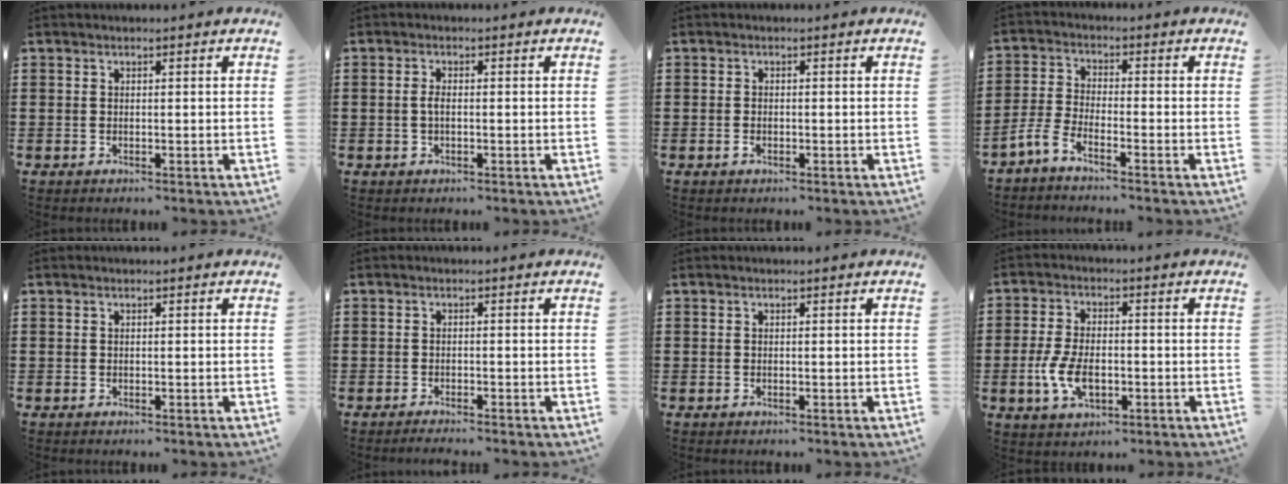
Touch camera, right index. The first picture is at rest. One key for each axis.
{"total": 1.7, "fx": -0.3, "fy": 0.4, "fz": 1.7, "tx": -0.040, "ty": -0.007, "tz": -0.006}
{"total": 0.9, "fx": -0.5, "fy": 0.4, "fz": 0.7, "tx": -0.014, "ty": -0.006, "tz": -0.008}
{"total": 3.5, "fx": -3.1, "fy": 0.1, "fz": 1.5, "tx": -0.051, "ty": -0.006, "tz": -0.068}
{"total": 0.0}
{"total": 1.1, "fx": -1.1, "fy": -0.3, "fz": 0.1, "tx": -0.005, "ty": -0.003, "tz": -0.020}
{"total": 0.0}
{"total": 6.5, "fx": -1.6, "fy": 3.3, "fz": 5.3, "tx": -0.128, "ty": -0.007, "tz": -0.032}